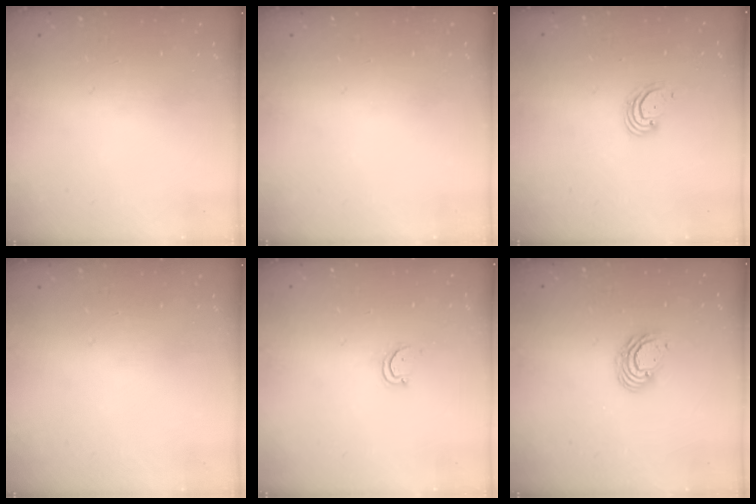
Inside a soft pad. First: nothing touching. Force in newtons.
{"total": 0.0}
{"total": 2.8, "press": 2.8, "slide": 0.2}
{"total": 0.0}
{"total": 2.7, "press": 2.7, "slide": 0.3}
{"total": 6.1, "press": 6.1, "slide": 0.3}